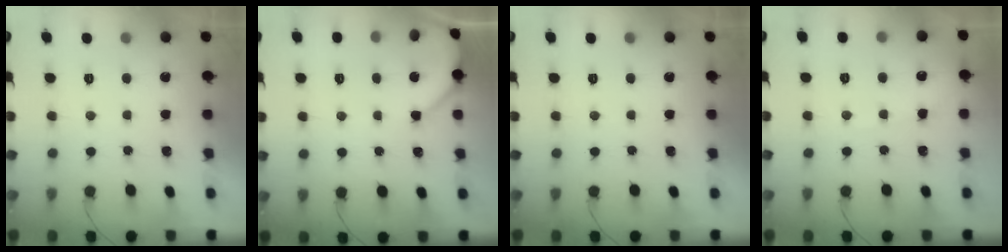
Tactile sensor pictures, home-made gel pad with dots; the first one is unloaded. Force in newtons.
{"total": 3.9, "press": 3.9, "slide": 0.3}
{"total": 0.0}
{"total": 2.7, "press": 2.6, "slide": 0.4}